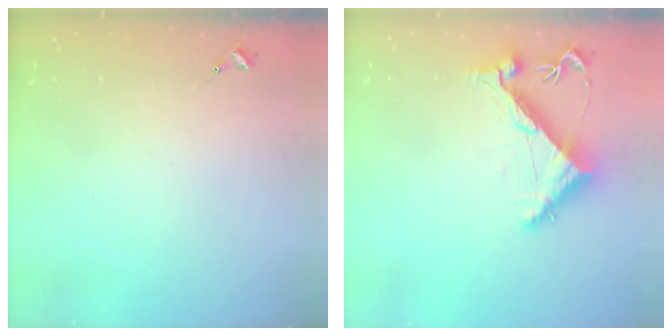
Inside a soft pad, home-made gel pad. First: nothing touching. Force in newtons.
{"total": 6.7, "press": 6.6, "slide": 0.7}